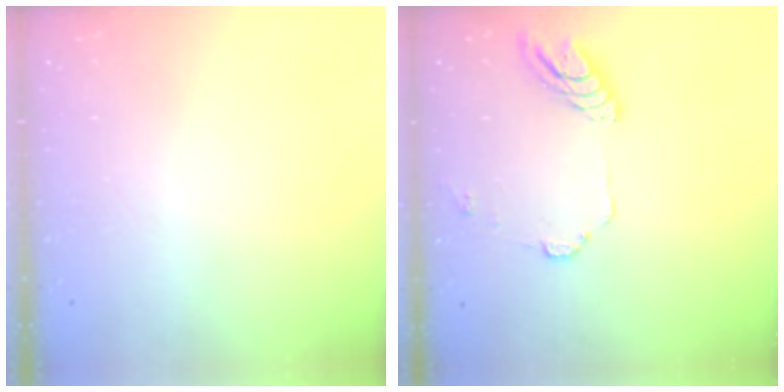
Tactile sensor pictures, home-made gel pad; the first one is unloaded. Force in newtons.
{"total": 9.6, "press": 9.6, "slide": 0.3}